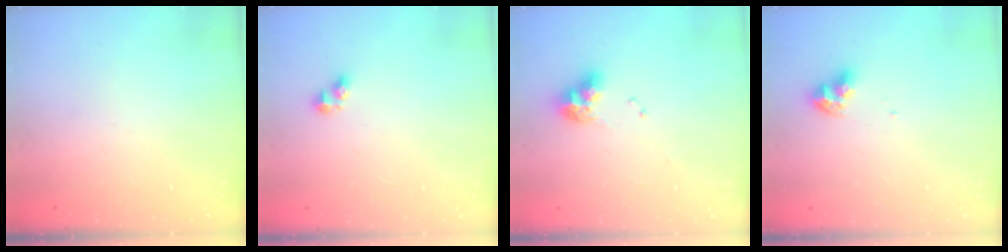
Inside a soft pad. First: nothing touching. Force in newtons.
{"total": 4.1, "press": 4.1, "slide": 0.6}
{"total": 8.8, "press": 8.7, "slide": 1.1}
{"total": 9.0, "press": 9.0, "slide": 0.9}